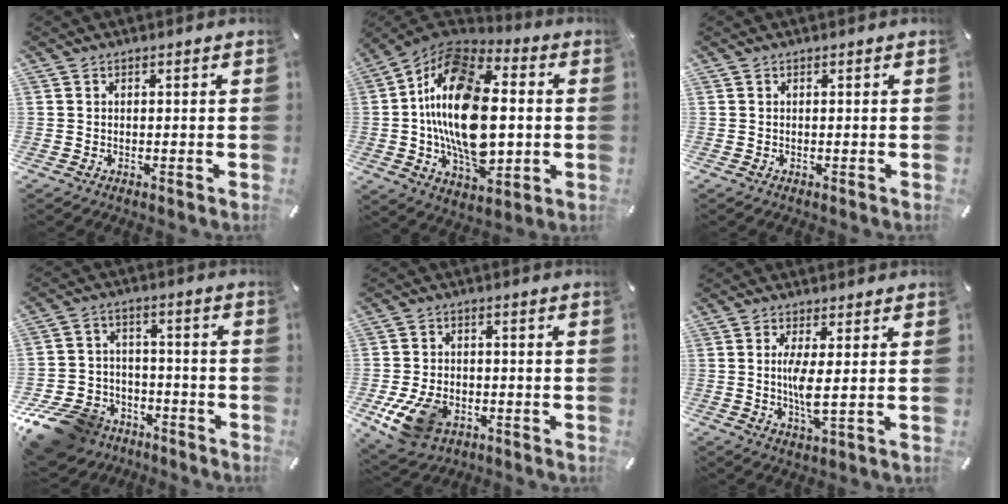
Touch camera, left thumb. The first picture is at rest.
{"total": 24.6, "force": [-0.1, 14.7, 19.7], "torque": [-0.397, -0.002, -0.002]}
{"total": 0.0}
{"total": 13.0, "force": [-9.0, 8.5, 4.1], "torque": [-0.075, 0.072, -0.159]}
{"total": 11.2, "force": [-4.6, 7.6, 6.9], "torque": [-0.144, 0.012, -0.080]}
{"total": 6.4, "force": [0.3, 1.2, 6.3], "torque": [-0.138, -0.016, 0.001]}